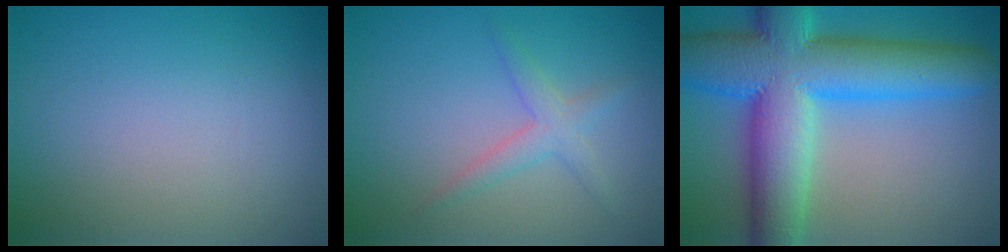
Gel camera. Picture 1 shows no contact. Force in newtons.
{"total": 2.1, "press": 2.1, "slide": 0.1}
{"total": 13.6, "press": 13.6, "slide": 0.3}